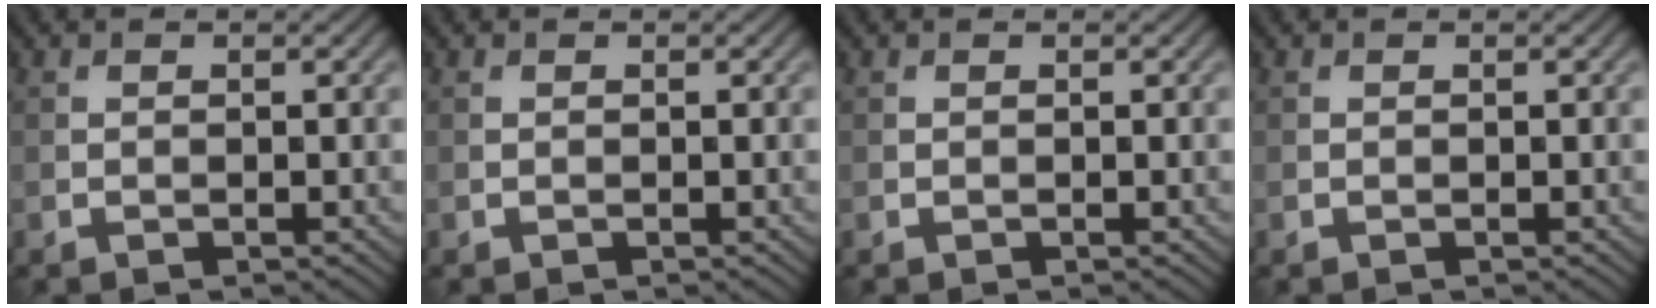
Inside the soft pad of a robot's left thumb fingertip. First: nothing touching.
{"total": 0.0}
{"total": 0.0}
{"total": 0.0}